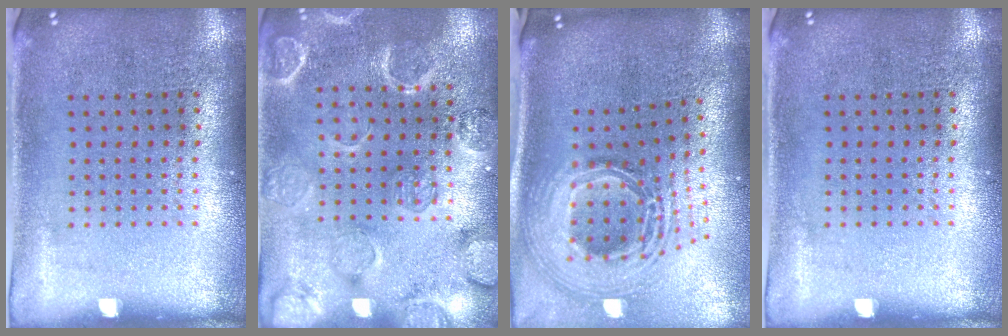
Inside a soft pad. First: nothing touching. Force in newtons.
{"total": 2.3, "press": 2.3, "slide": 0.4}
{"total": 3.0, "press": 2.0, "slide": 2.2}
{"total": 0.0}